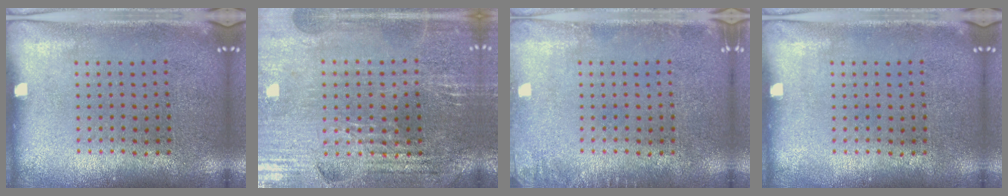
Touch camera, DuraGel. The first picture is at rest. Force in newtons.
{"total": 2.9, "press": 2.8, "slide": 0.5}
{"total": 1.1, "press": 1.1, "slide": 0.2}
{"total": 0.0}